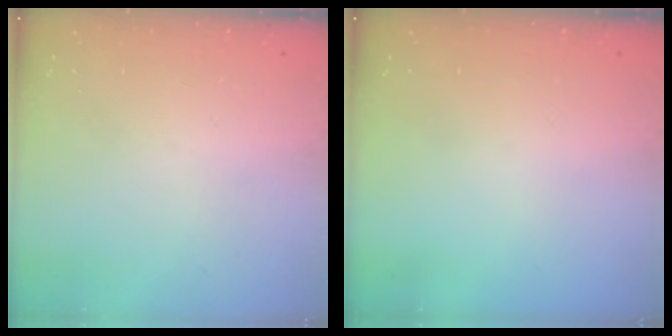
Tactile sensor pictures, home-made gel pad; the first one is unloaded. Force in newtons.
{"total": 0.0}